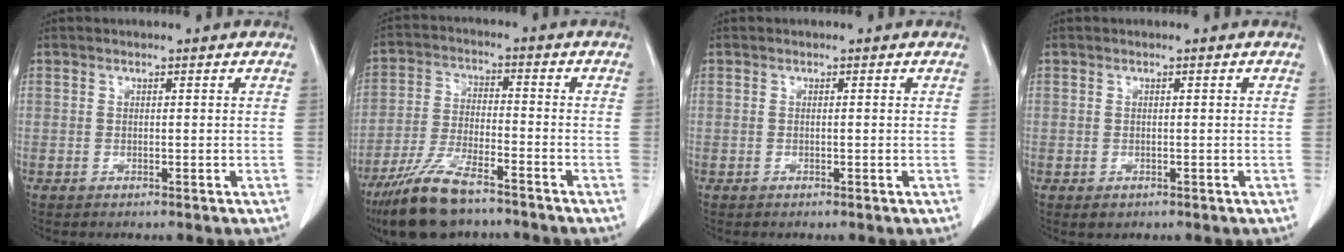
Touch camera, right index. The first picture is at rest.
{"total": 11.7, "force": [-8.7, 2.7, 7.3], "torque": [-0.150, -0.025, -0.161]}
{"total": 0.0}
{"total": 1.0, "force": [-0.4, 0.8, 0.4], "torque": [-0.007, 0.001, 0.000]}